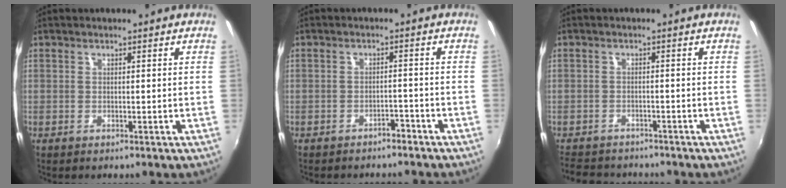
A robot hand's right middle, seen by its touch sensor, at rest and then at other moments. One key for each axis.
{"total": 3.3, "fx": -2.9, "fy": 1.3, "fz": 0.9, "tx": -0.025, "ty": 0.000, "tz": -0.035}
{"total": 7.1, "fx": -6.1, "fy": 3.2, "fz": 1.5, "tx": -0.052, "ty": 0.000, "tz": -0.101}